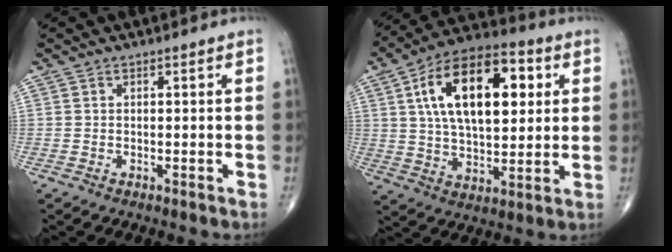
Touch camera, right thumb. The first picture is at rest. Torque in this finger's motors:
{"motor_torque": [-0.71, 1.73, 1.64, 1.13, 0.16]}